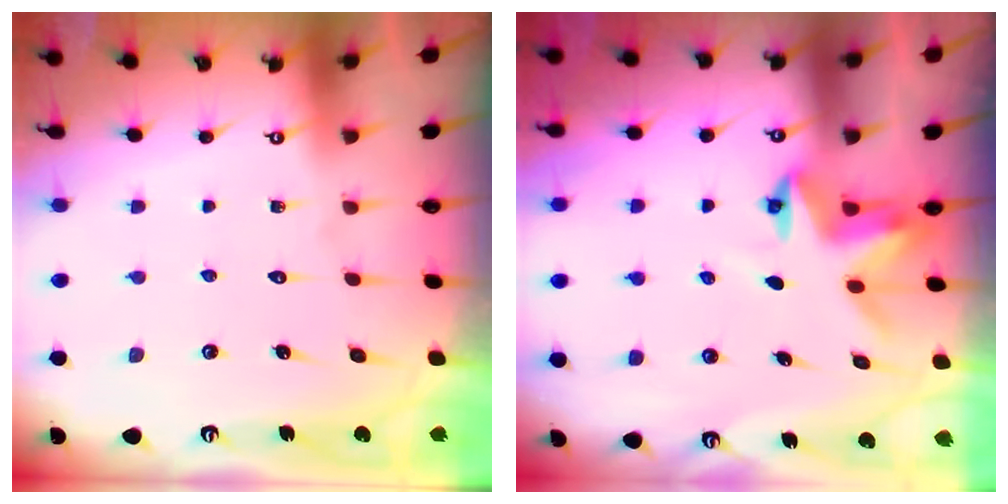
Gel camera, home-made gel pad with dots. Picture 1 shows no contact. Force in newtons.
{"total": 3.9, "press": 3.9, "slide": 0.4}